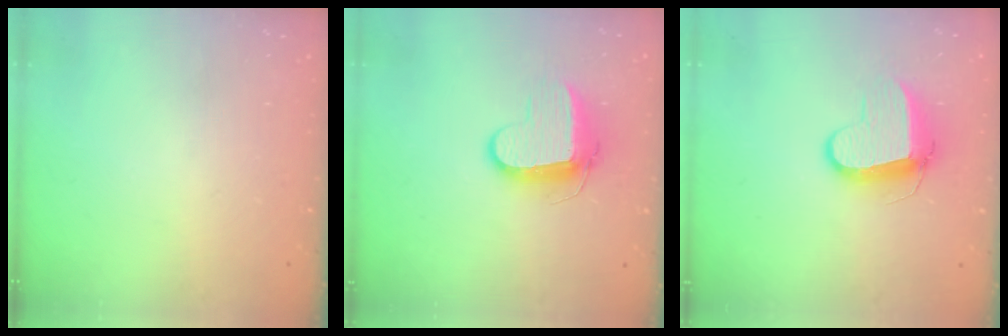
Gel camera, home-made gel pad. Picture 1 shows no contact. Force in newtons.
{"total": 9.6, "press": 9.6, "slide": 0.8}
{"total": 9.6, "press": 9.5, "slide": 0.9}